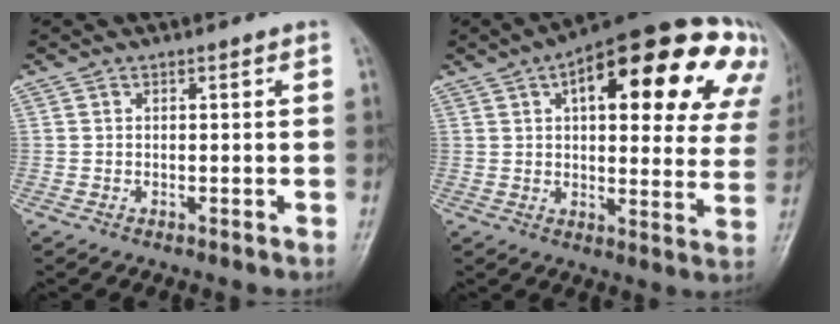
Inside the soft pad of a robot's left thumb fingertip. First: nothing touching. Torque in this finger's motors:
{"motor_torque": [0.85, 0.81, 1.91, -0.87, 0.21]}